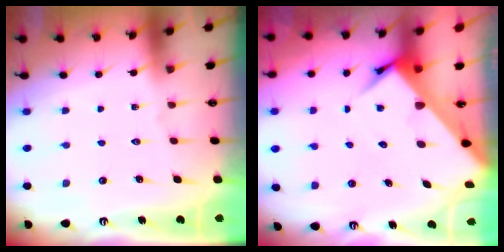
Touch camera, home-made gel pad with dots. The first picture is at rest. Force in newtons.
{"total": 5.2, "press": 5.2, "slide": 0.4}